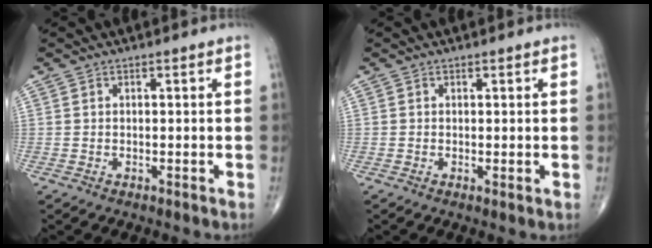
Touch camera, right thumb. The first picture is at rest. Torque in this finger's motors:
{"motor_torque": [-0.22, 0.13, 0.08, 0.09, -0.02]}